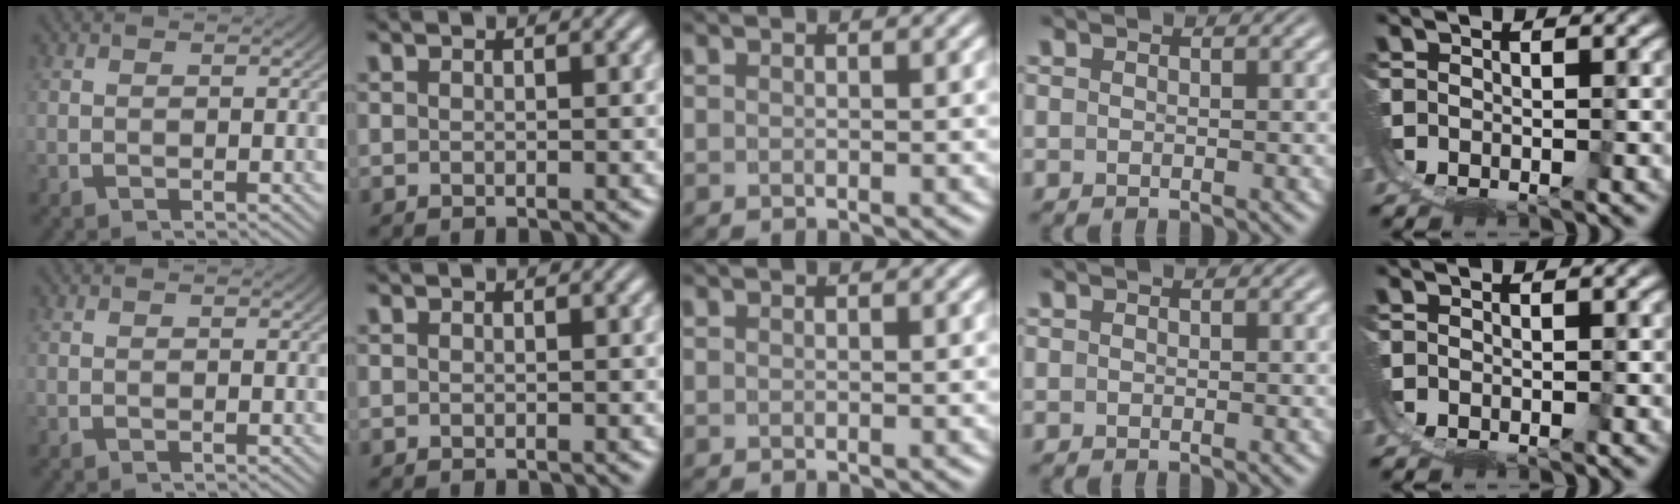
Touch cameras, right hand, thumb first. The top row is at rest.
{}